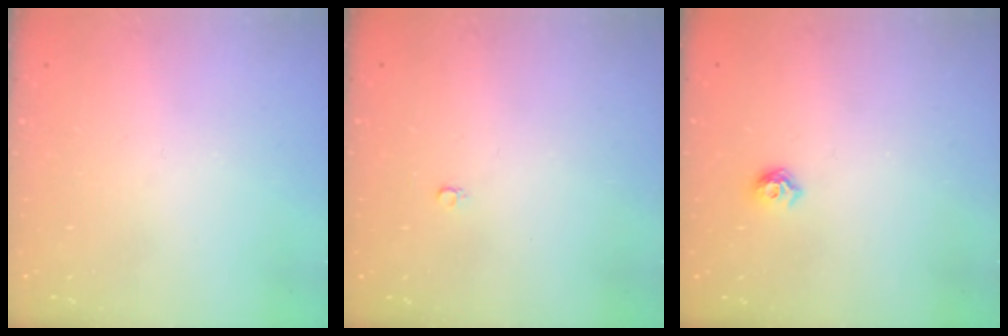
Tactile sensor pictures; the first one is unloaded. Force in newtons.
{"total": 2.4, "press": 2.4, "slide": 0.2}
{"total": 5.9, "press": 5.8, "slide": 1.0}